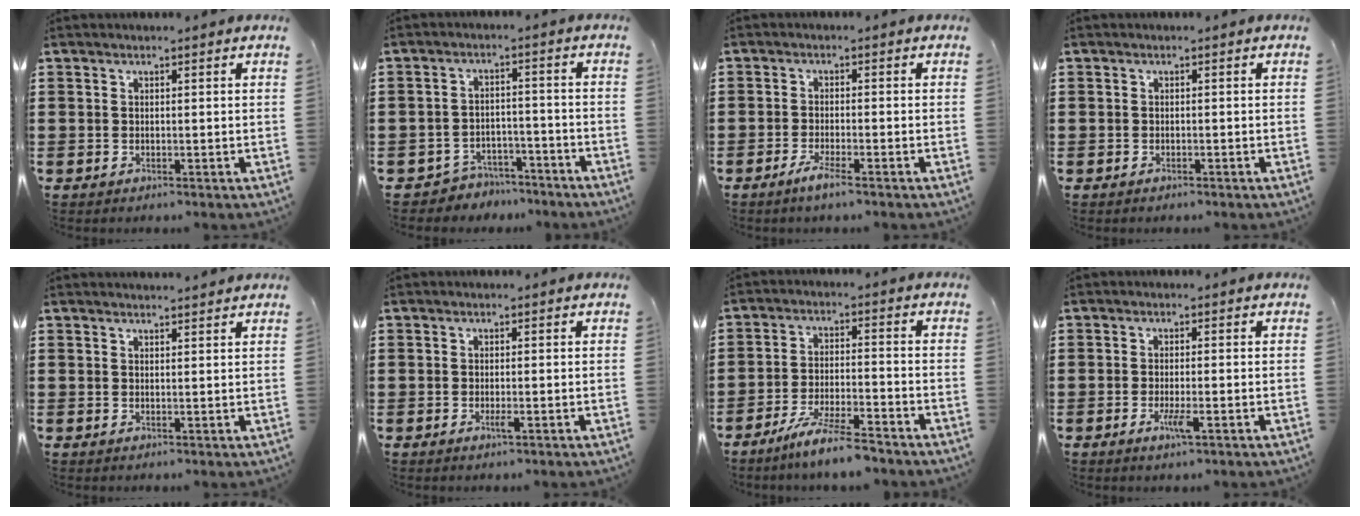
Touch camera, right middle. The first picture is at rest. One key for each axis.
{"total": 4.2, "fx": -4.1, "fy": 0.9, "fz": -0.2, "tx": -0.005, "ty": 0.006, "tz": -0.088}
{"total": 2.6, "fx": -1.9, "fy": 0.1, "fz": 1.8, "tx": -0.038, "ty": -0.001, "tz": -0.037}
{"total": 0.7, "fx": -0.6, "fy": 0.4, "fz": 0.0, "tx": 0.001, "ty": 0.003, "tz": -0.013}
{"total": 1.3, "fx": 1.3, "fy": -0.1, "fz": 0.2, "tx": 0.002, "ty": -0.003, "tz": 0.023}
{"total": 1.1, "fx": -0.5, "fy": 0.1, "fz": 1.0, "tx": -0.018, "ty": -0.004, "tz": -0.008}
{"total": 6.7, "fx": -5.8, "fy": -0.1, "fz": 3.3, "tx": -0.070, "ty": -0.011, "tz": -0.111}
{"total": 2.9, "fx": -1.2, "fy": 0.4, "fz": 2.6, "tx": -0.056, "ty": -0.008, "tz": -0.025}